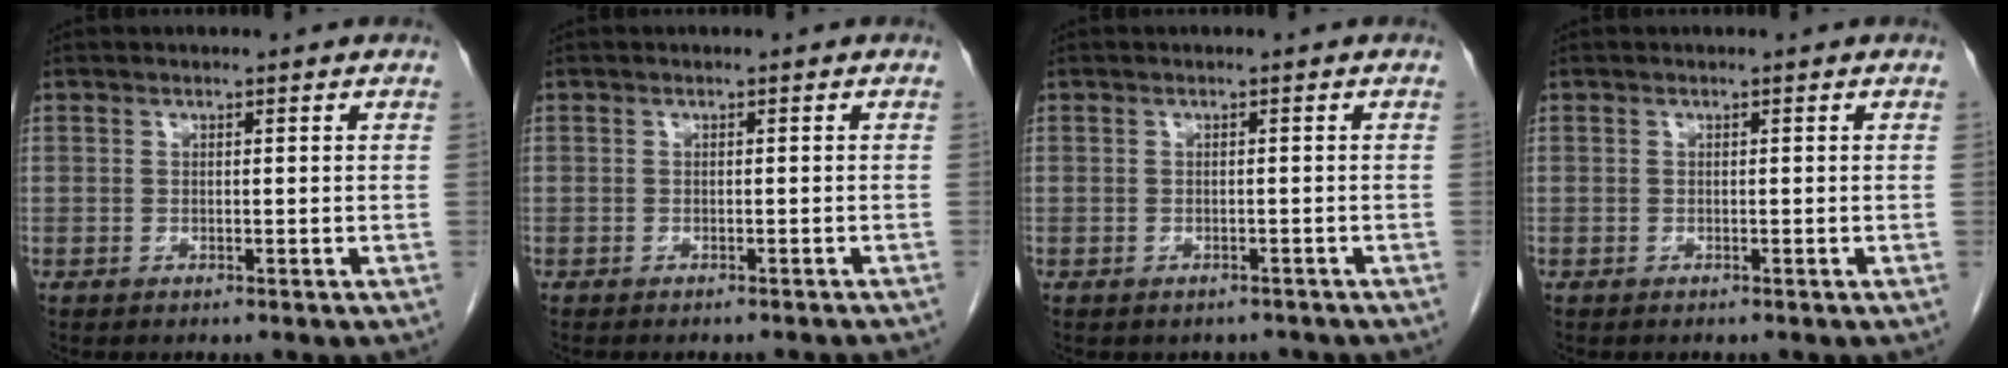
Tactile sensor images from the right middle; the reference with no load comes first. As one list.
[{"total": 5.1, "force": [-4.8, 0.5, 1.7], "torque": [-0.019, -0.013, -0.052]}, {"total": 2.5, "force": [-2.1, 1.2, 0.1], "torque": [0.001, 0.004, -0.029]}, {"total": 0.0}]